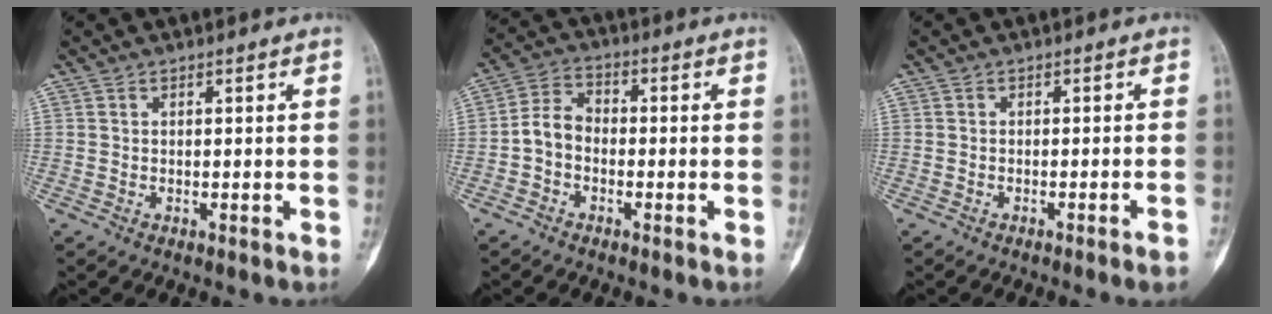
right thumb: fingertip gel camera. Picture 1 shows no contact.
{"total": 5.7, "force": [-1.5, 4.3, 3.5], "torque": [-0.053, 0.023, -0.043]}
{"total": 3.1, "force": [-2.2, -0.3, 2.2], "torque": [-0.033, 0.011, -0.023]}